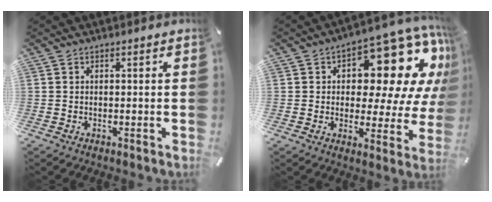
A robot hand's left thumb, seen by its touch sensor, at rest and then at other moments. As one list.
[{"total": 18.4, "force": [8.4, 9.6, 13.2], "torque": [-0.154, -0.073, 0.133]}]